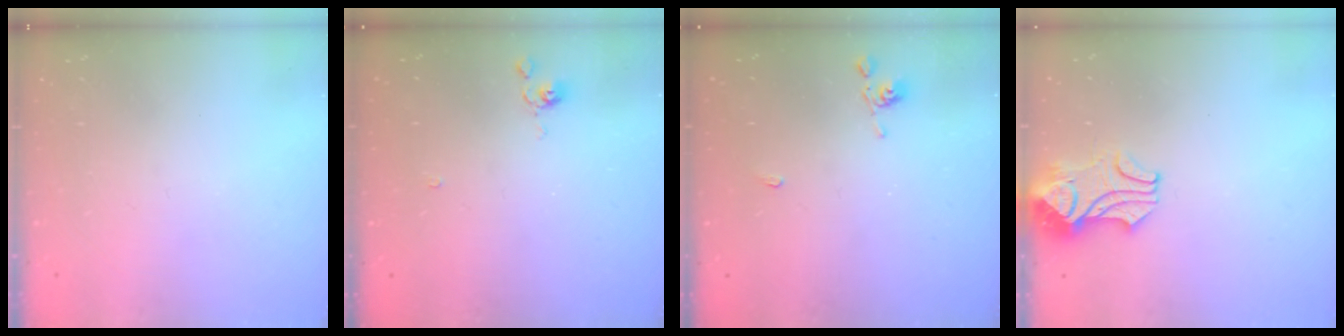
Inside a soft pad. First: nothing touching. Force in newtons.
{"total": 3.5, "press": 3.5, "slide": 0.4}
{"total": 2.1, "press": 2.1, "slide": 0.5}
{"total": 2.4, "press": 2.1, "slide": 1.0}